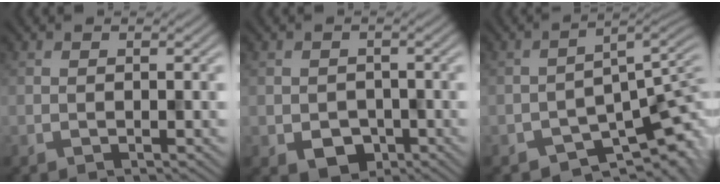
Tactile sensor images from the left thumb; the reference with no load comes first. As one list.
[{"total": 3.6, "force": [-1.4, 2.9, 1.8], "torque": [-0.040, -0.015, -0.024]}, {"total": 7.1, "force": [-4.7, 2.5, 4.6], "torque": [-0.058, -0.009, -0.082]}]